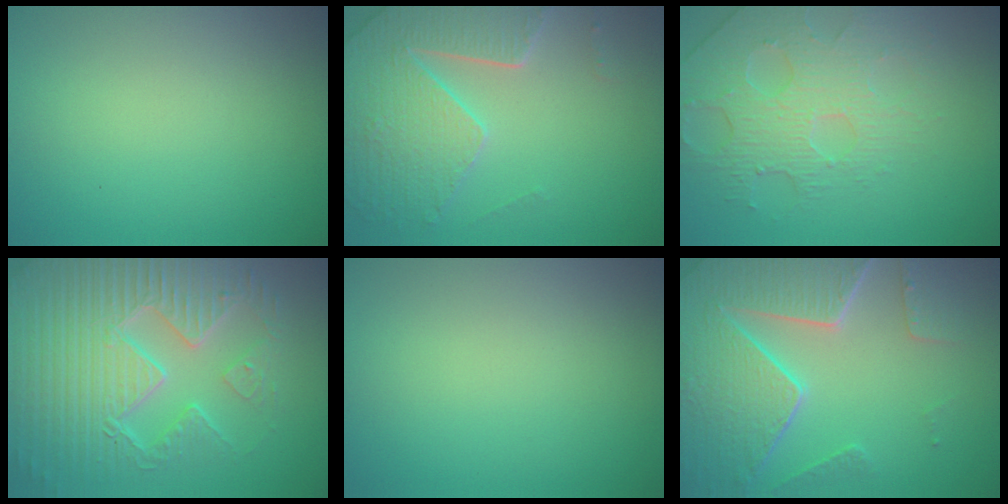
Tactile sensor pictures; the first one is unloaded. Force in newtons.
{"total": 6.1, "press": 5.0, "slide": 3.4}
{"total": 4.1, "press": 3.9, "slide": 1.1}
{"total": 9.3, "press": 6.6, "slide": 6.5}
{"total": 0.0}
{"total": 8.3, "press": 6.1, "slide": 5.6}